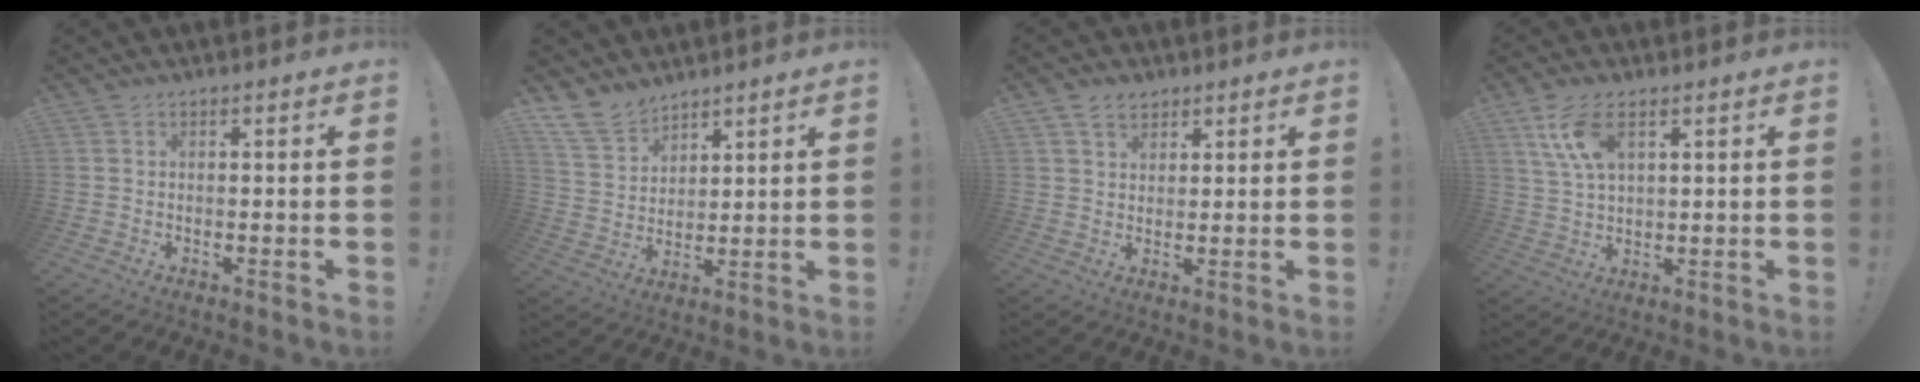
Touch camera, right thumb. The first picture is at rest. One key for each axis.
{"total": 9.8, "fx": 8.1, "fy": 4.8, "fz": 2.5, "tx": -0.052, "ty": -0.055, "tz": 0.162}
{"total": 4.9, "fx": 3.2, "fy": 3.4, "fz": 1.6, "tx": -0.024, "ty": -0.009, "tz": 0.058}
{"total": 10.0, "fx": 4.8, "fy": 5.1, "fz": 7.2, "tx": -0.132, "ty": -0.011, "tz": 0.090}